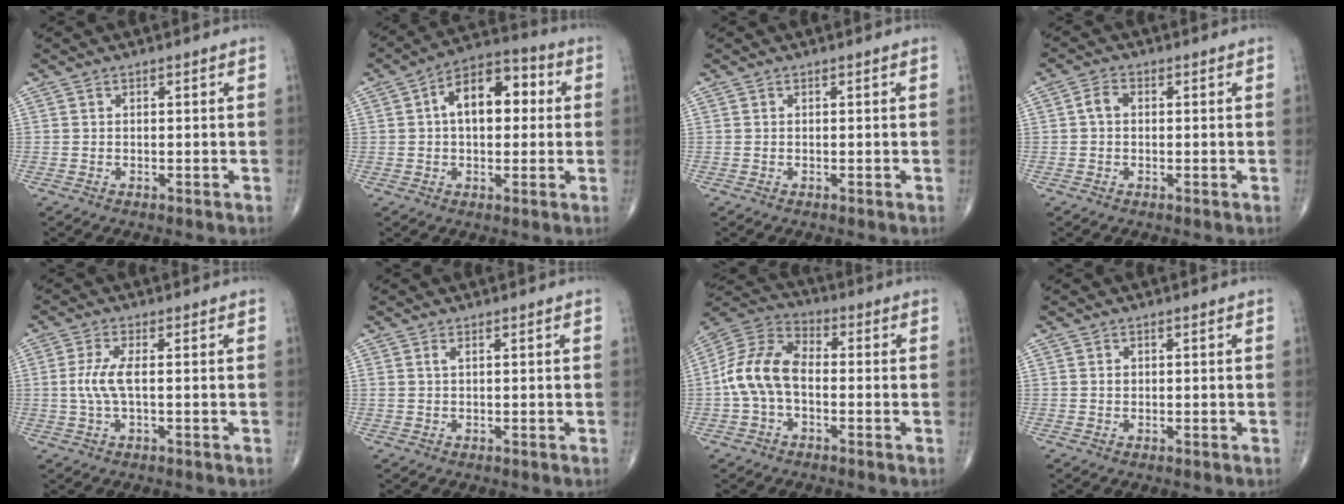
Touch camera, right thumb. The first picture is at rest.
{"total": 12.4, "force": [1.9, 7.2, 9.9], "torque": [-0.131, 0.028, 0.018]}
{"total": 0.0}
{"total": 2.6, "force": [0.2, 1.9, 1.9], "torque": [-0.034, 0.010, 0.000]}
{"total": 4.6, "force": [-0.1, 1.2, 4.4], "torque": [-0.118, 0.003, -0.004]}
{"total": 0.7, "force": [0.3, 0.1, 0.6], "torque": [-0.021, 0.004, 0.008]}
{"total": 11.8, "force": [-1.4, 7.4, 9.1], "torque": [-0.177, 0.036, -0.039]}
{"total": 0.8, "force": [0.1, 0.6, 0.4], "torque": [-0.005, 0.001, 0.003]}